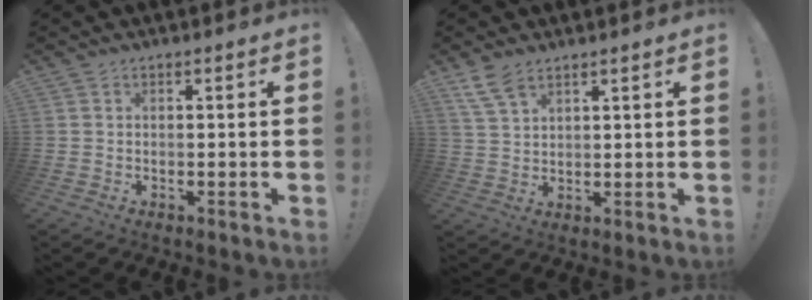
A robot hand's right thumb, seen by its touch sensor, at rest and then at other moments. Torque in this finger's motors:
{"motor_torque": [-0.23, 0.24, -0.07, 0.11, 0.10]}